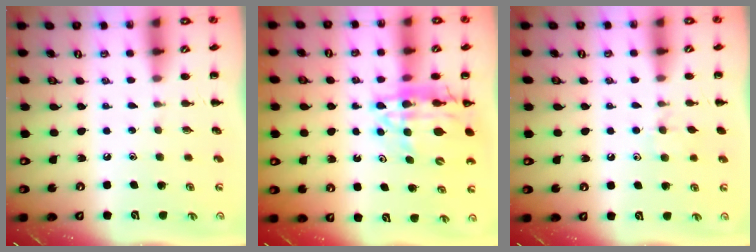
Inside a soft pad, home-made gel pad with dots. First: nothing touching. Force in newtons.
{"total": 15.1, "press": 14.5, "slide": 4.1}
{"total": 5.5, "press": 5.1, "slide": 1.9}